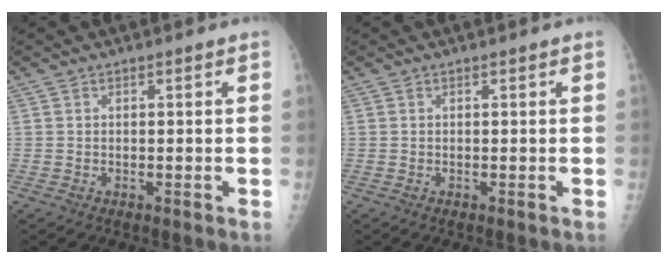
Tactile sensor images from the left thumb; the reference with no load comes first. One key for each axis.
{"total": 0.0}